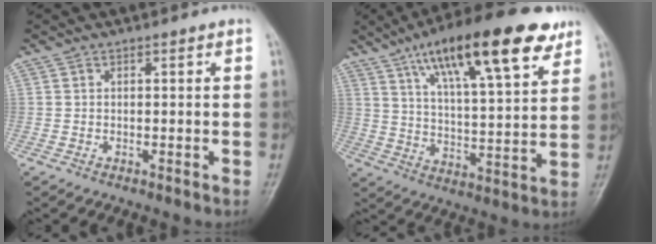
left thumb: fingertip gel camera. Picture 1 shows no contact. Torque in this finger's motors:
{"motor_torque": [0.33, 0.39, 1.72, -1.05, 0.24]}